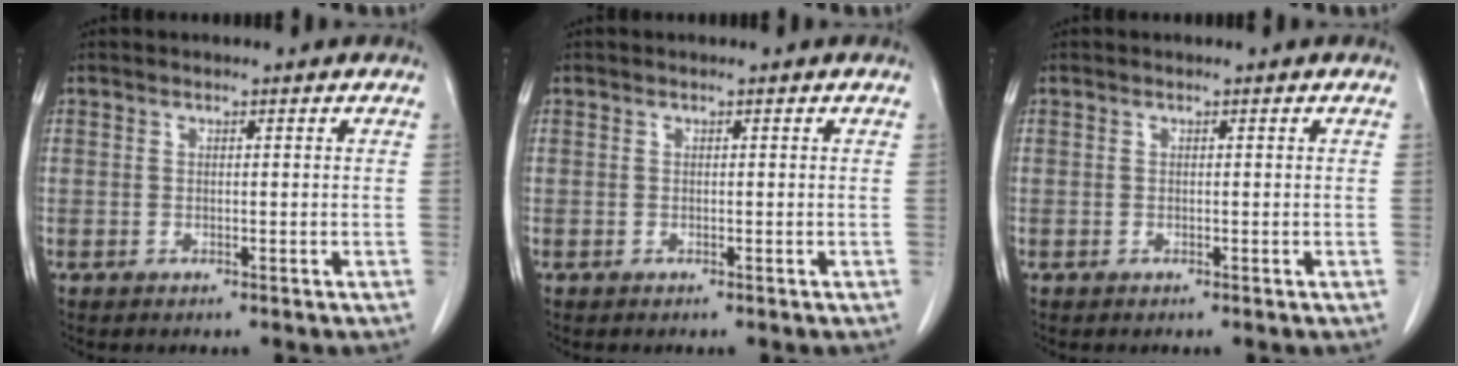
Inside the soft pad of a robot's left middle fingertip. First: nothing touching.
{"total": 0.0}
{"total": 0.0}